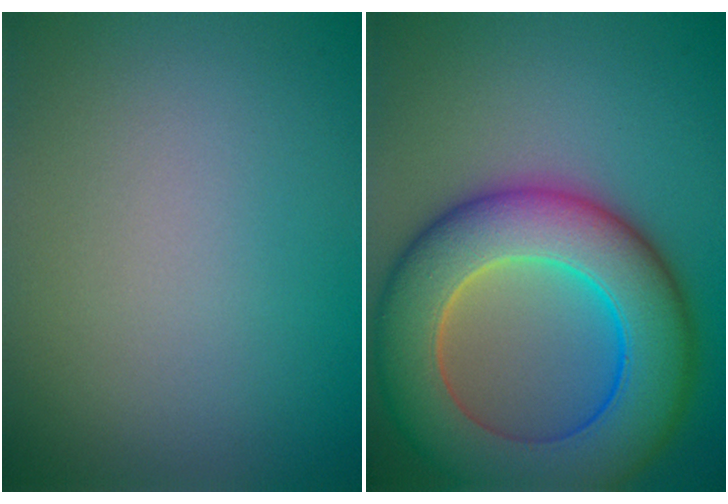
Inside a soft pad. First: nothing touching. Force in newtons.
{"total": 11.9, "press": 11.9, "slide": 0.5}